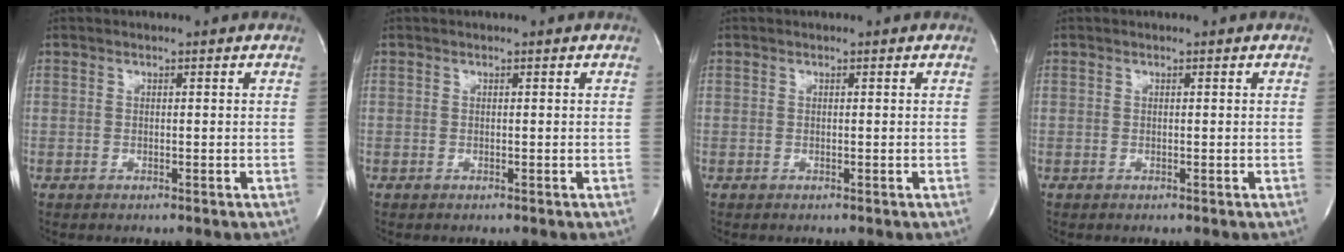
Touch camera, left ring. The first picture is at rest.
{"total": 0.0}
{"total": 0.0}
{"total": 0.0}